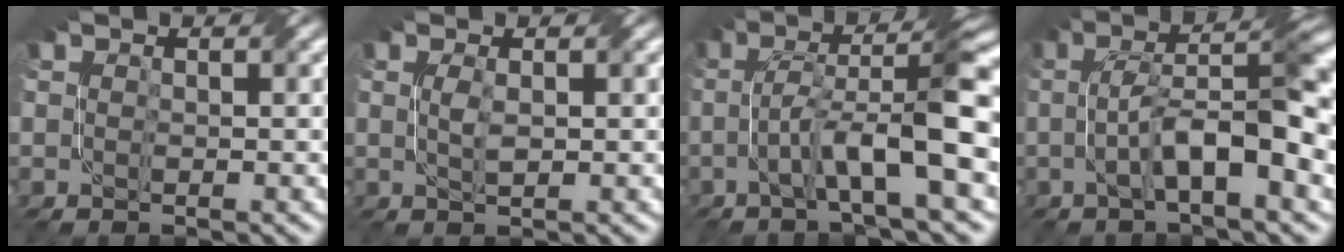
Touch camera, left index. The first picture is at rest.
{"total": 1.1, "force": [0.3, 0.2, 1.1], "torque": [-0.024, 0.002, 0.007]}
{"total": 9.0, "force": [-1.2, 1.4, 8.8], "torque": [-0.148, 0.020, -0.029]}
{"total": 8.5, "force": [-1.0, 2.1, 8.2], "torque": [-0.128, 0.019, -0.020]}